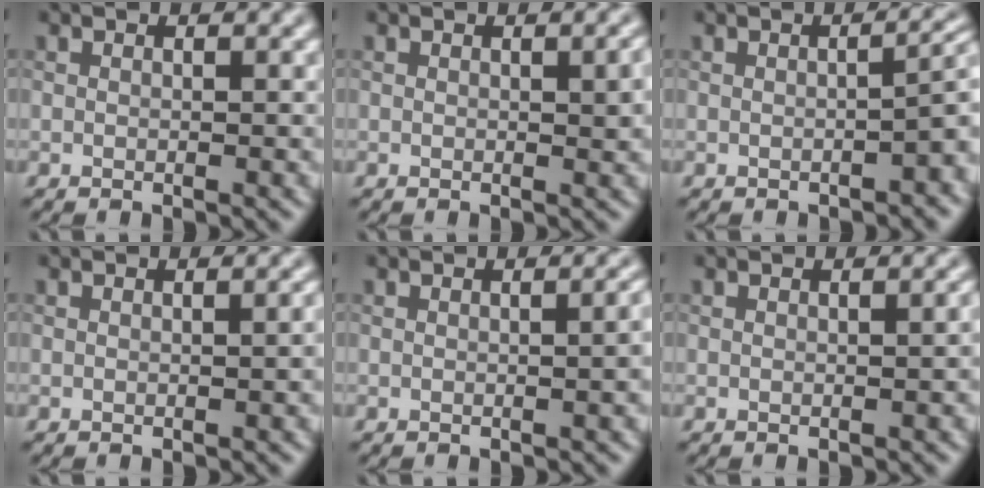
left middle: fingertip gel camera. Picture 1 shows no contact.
{"total": 1.5, "force": [0.3, 0.3, 1.5], "torque": [-0.018, 0.001, 0.004]}
{"total": 3.3, "force": [-1.3, 1.1, 2.8], "torque": [-0.031, 0.008, -0.018]}
{"total": 1.2, "force": [-0.1, 0.4, 1.1], "torque": [-0.009, 0.004, -0.001]}
{"total": 2.6, "force": [0.0, 1.1, 2.3], "torque": [-0.012, 0.008, 0.002]}
{"total": 1.1, "force": [-0.2, 0.4, 1.0], "torque": [-0.009, 0.002, -0.001]}